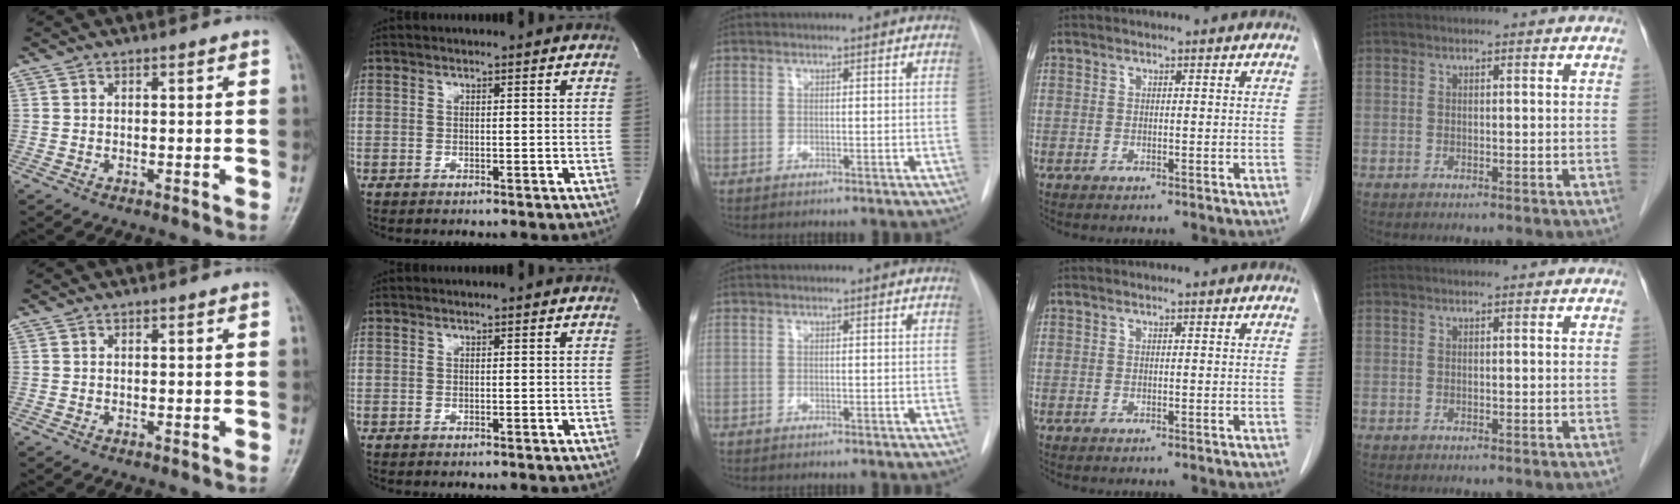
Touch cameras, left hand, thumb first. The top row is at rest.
{}